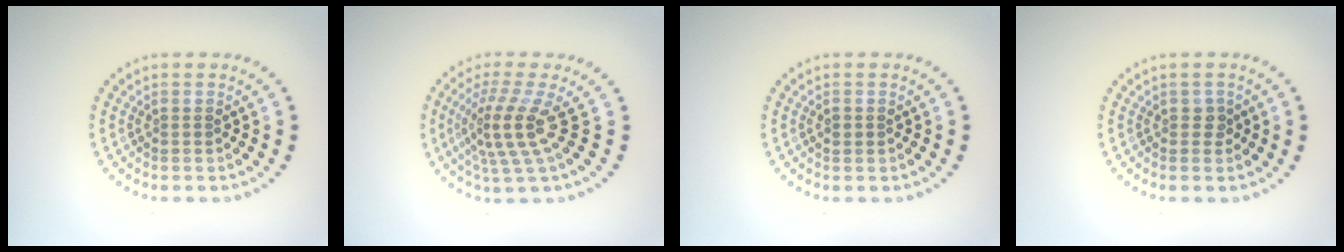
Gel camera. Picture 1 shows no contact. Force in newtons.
{"total": 4.1, "press": 2.8, "slide": 3.0}
{"total": 1.0, "press": 1.0, "slide": 0.2}
{"total": 1.0, "press": 0.9, "slide": 0.4}